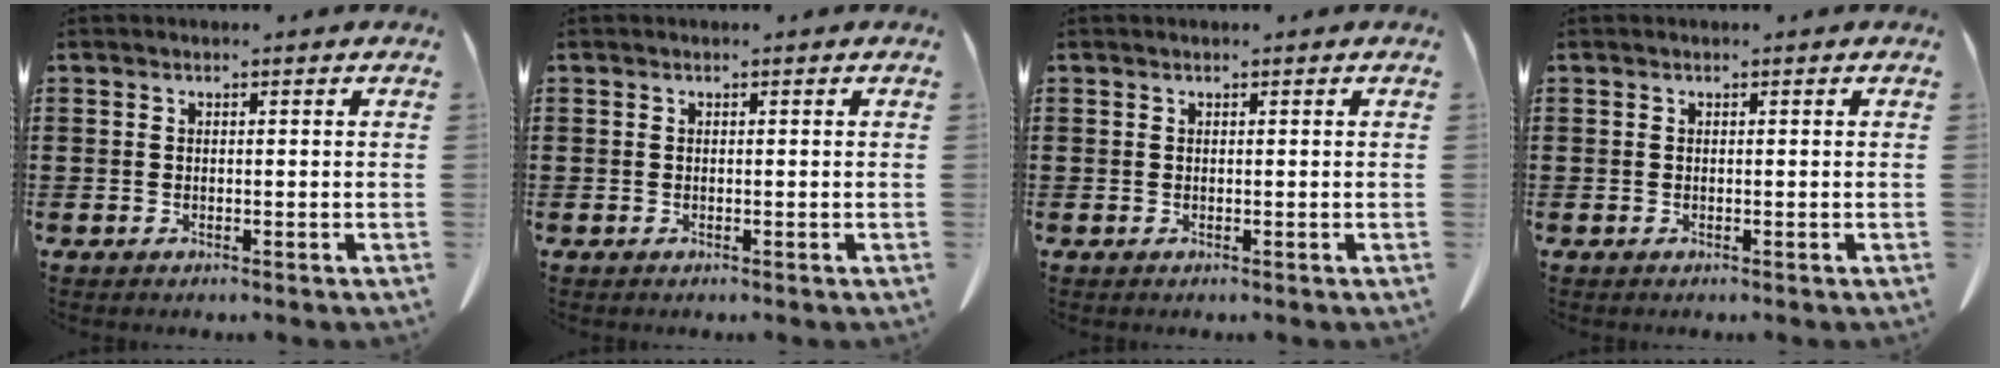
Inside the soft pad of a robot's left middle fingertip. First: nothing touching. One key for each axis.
{"total": 0.0}
{"total": 0.0}
{"total": 0.0}